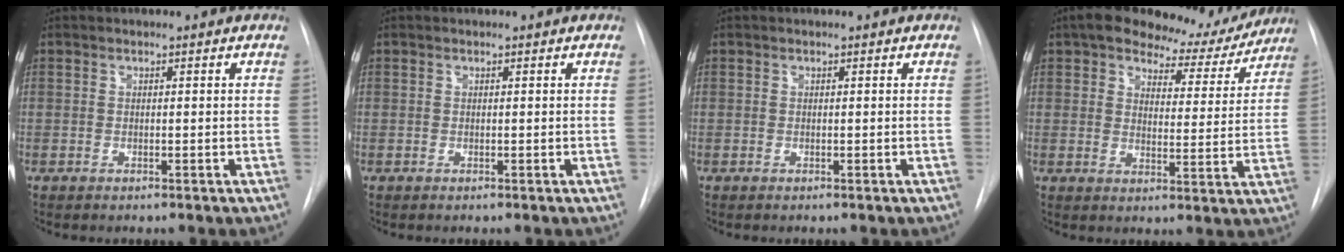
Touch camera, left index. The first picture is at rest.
{"total": 0.0}
{"total": 0.0}
{"total": 13.8, "force": [11.9, 5.1, 4.7], "torque": [-0.048, 0.005, 0.149]}